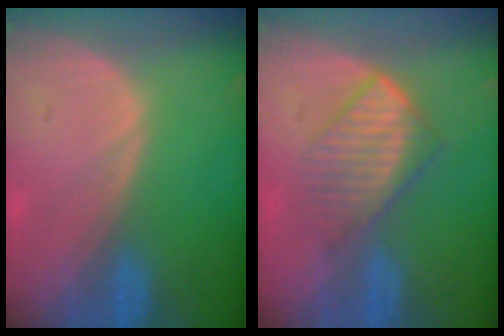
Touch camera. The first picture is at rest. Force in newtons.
{"total": 6.5, "press": 5.9, "slide": 2.8}